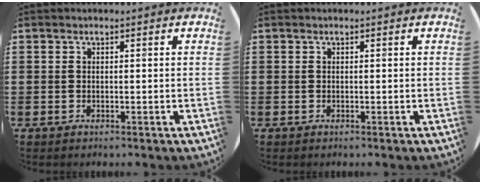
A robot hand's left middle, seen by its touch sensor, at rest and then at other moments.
{"total": 0.0}